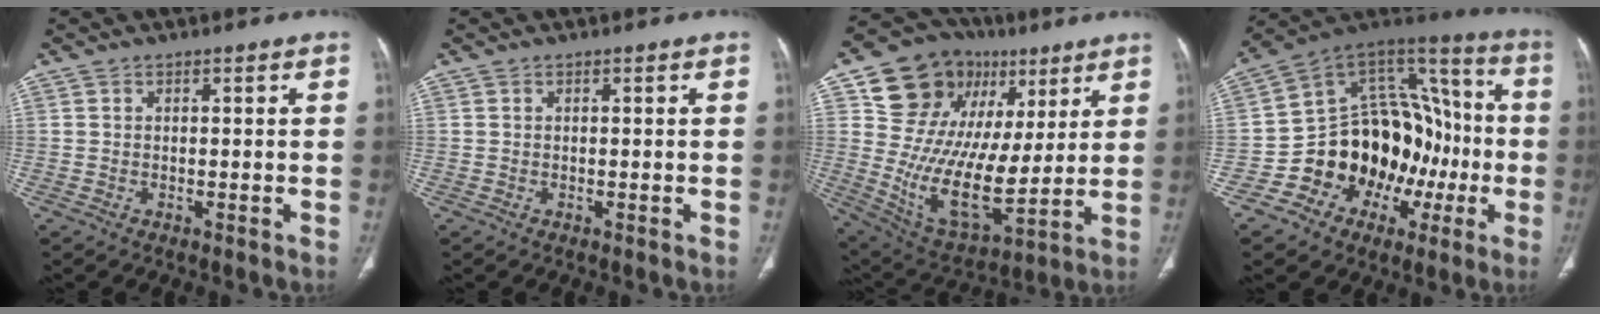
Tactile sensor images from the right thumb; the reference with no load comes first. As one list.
[{"total": 0.0}, {"total": 23.6, "force": [9.5, 17.0, 13.2], "torque": [-0.185, -0.013, 0.184]}, {"total": 23.4, "force": [-5.5, 17.8, 14.1], "torque": [-0.139, 0.097, -0.073]}]